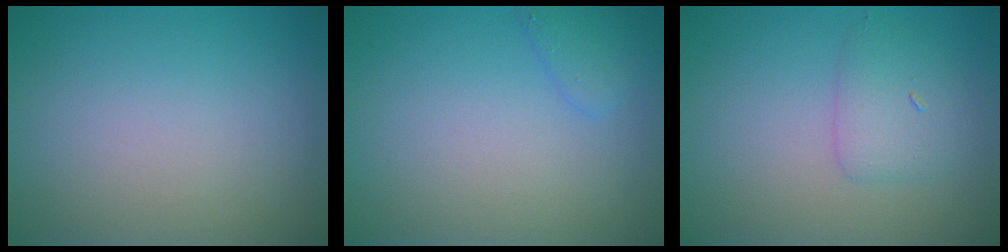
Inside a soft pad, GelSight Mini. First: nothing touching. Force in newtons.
{"total": 1.5, "press": 1.5, "slide": 0.1}
{"total": 2.3, "press": 2.3, "slide": 0.1}